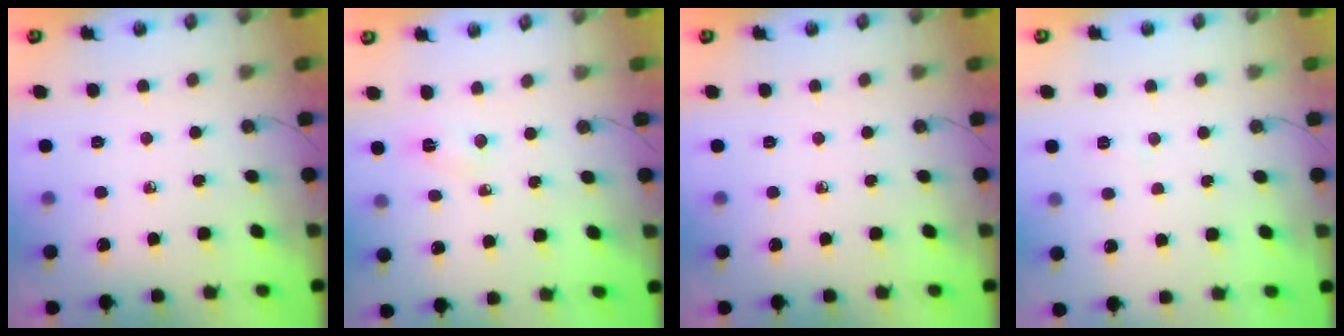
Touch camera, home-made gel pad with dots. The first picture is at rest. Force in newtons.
{"total": 2.5, "press": 2.4, "slide": 0.4}
{"total": 0.0}
{"total": 3.4, "press": 3.4, "slide": 0.4}